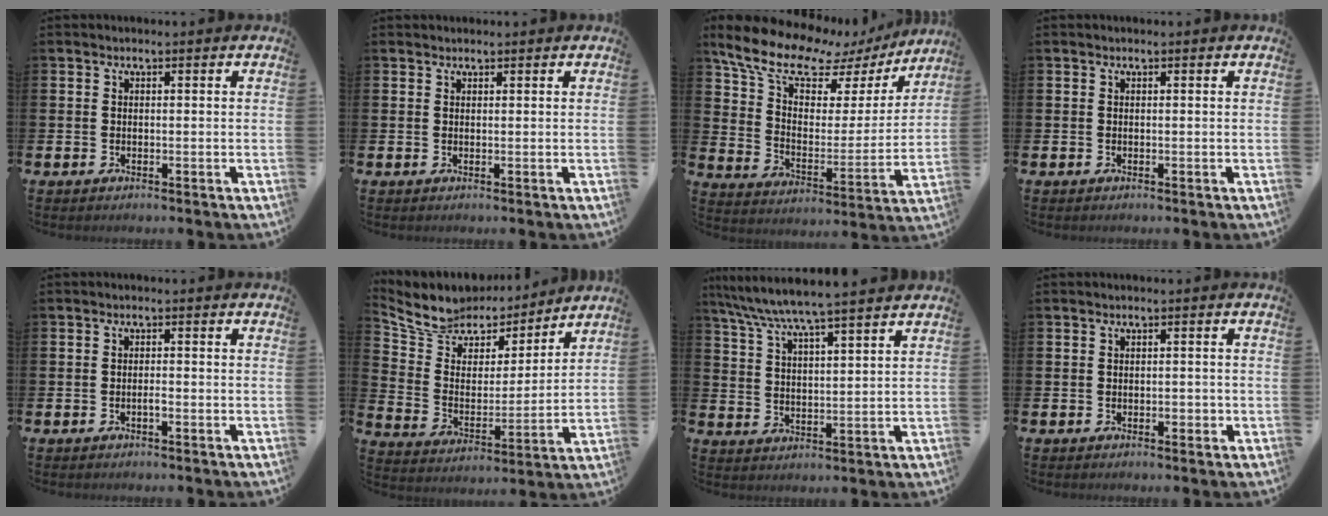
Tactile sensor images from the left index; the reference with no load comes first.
{"total": 0.7, "force": [0.7, 0.2, -0.1], "torque": [0.018, -0.005, 0.009]}
{"total": 12.8, "force": [10.3, 5.0, 5.6], "torque": [-0.147, -0.055, 0.179]}
{"total": 0.0}
{"total": 0.9, "force": [-0.4, 0.2, 0.8], "torque": [-0.024, 0.000, -0.005]}
{"total": 7.8, "force": [7.0, 3.5, 0.2], "torque": [-0.055, -0.057, 0.123]}
{"total": 7.0, "force": [6.6, -0.2, 2.4], "torque": [-0.075, -0.033, 0.116]}
{"total": 1.1, "force": [-0.4, 0.6, 0.9], "torque": [-0.015, 0.001, -0.008]}